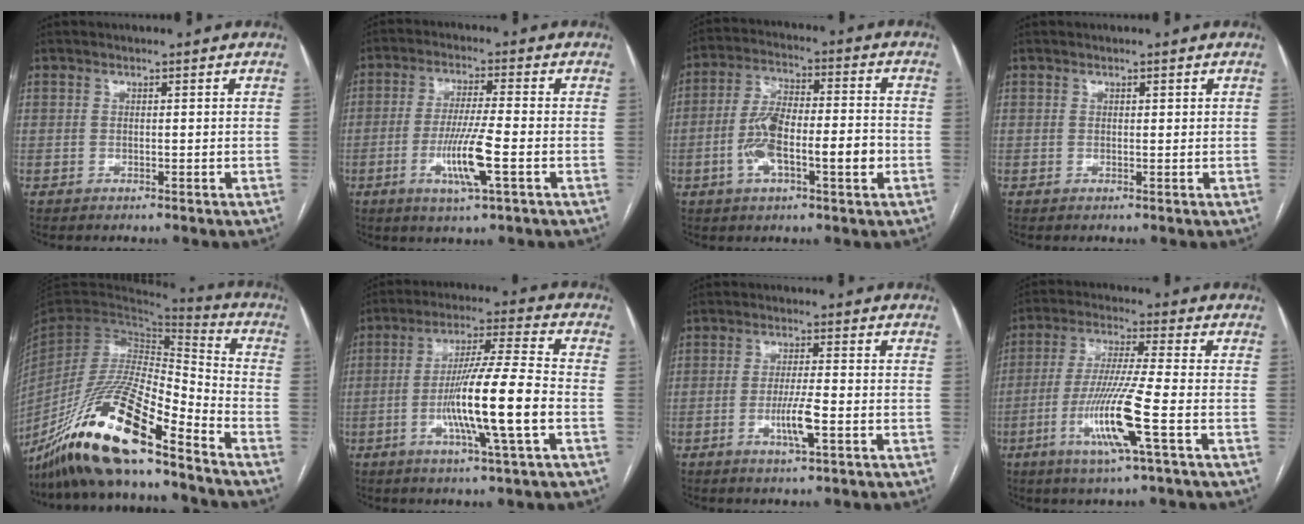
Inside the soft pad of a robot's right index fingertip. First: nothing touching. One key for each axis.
{"total": 8.8, "fx": -2.7, "fy": 0.0, "fz": 8.3, "tx": -0.161, "ty": -0.013, "tz": -0.052}
{"total": 11.6, "fx": -2.9, "fy": 3.3, "fz": 10.7, "tx": -0.204, "ty": 0.021, "tz": -0.048}
{"total": 0.6, "fx": 0.3, "fy": 0.3, "fz": 0.4, "tx": -0.003, "ty": -0.001, "tz": 0.003}
{"total": 20.8, "fx": -15.2, "fy": 2.4, "fz": 14.0, "tx": -0.286, "ty": -0.034, "tz": -0.286}
{"total": 14.3, "fx": -3.5, "fy": -0.5, "fz": 13.8, "tx": -0.253, "ty": -0.007, "tz": -0.068}
{"total": 5.4, "fx": -1.8, "fy": 0.3, "fz": 5.1, "tx": -0.098, "ty": -0.008, "tz": -0.032}
{"total": 11.9, "fx": -4.0, "fy": -0.7, "fz": 11.2, "tx": -0.226, "ty": -0.019, "tz": -0.081}